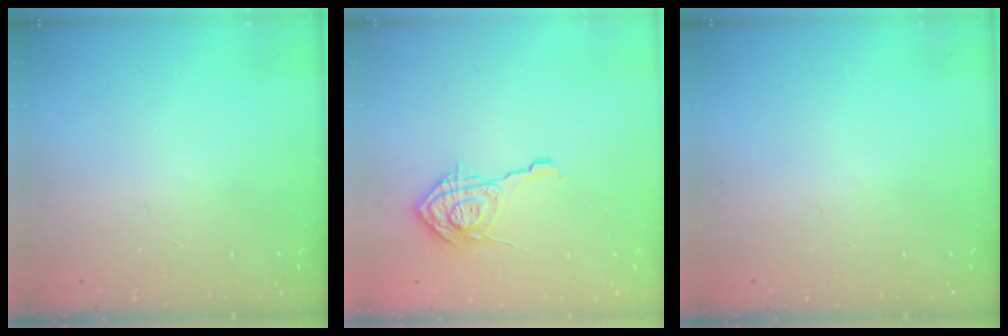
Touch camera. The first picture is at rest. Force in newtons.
{"total": 14.9, "press": 14.9, "slide": 0.5}
{"total": 0.0}